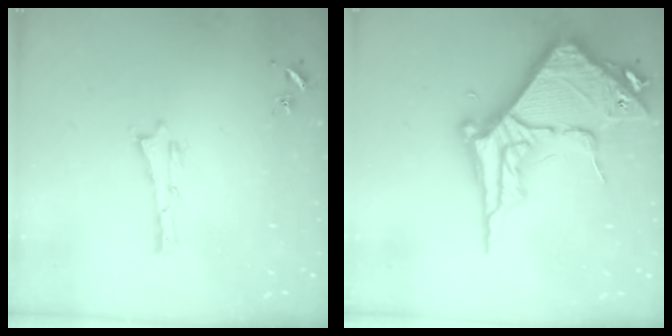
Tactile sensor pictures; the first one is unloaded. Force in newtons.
{"total": 10.5, "press": 10.4, "slide": 1.2}